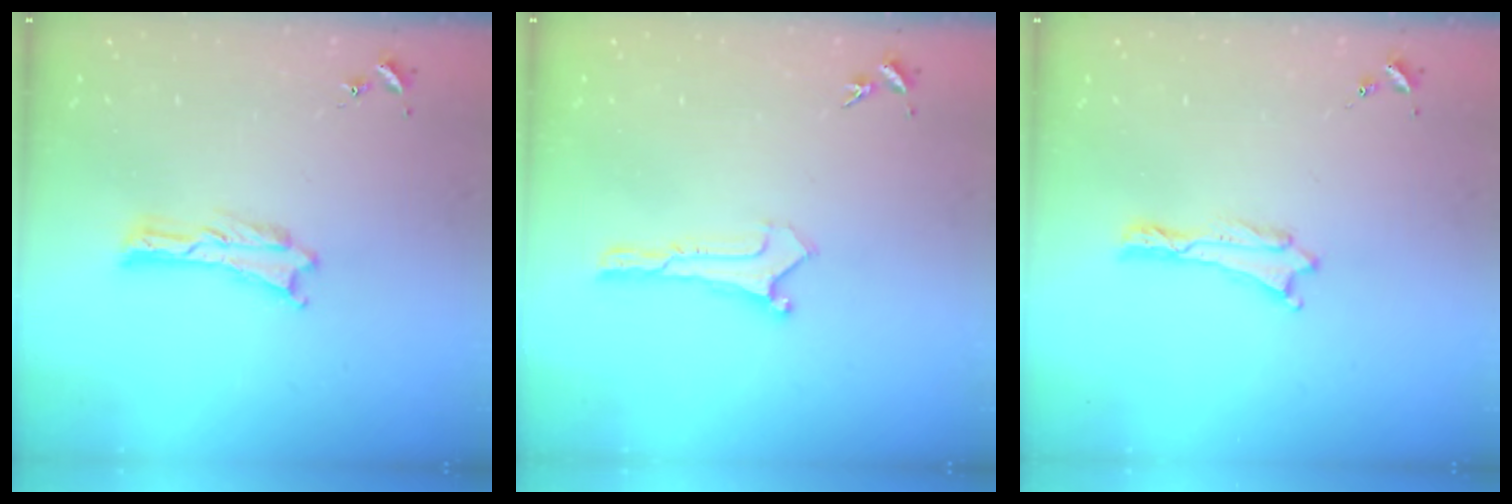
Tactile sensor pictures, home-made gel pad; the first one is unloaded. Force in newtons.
{"total": 0.0}
{"total": 0.0}